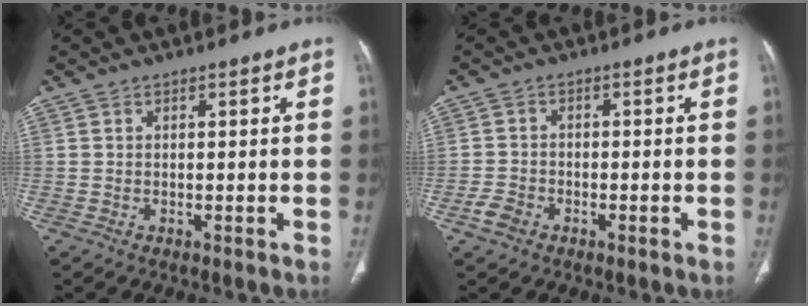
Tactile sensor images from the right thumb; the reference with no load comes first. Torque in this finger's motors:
{"motor_torque": [2.46, 2.21, 0.15, -0.91, -0.01]}